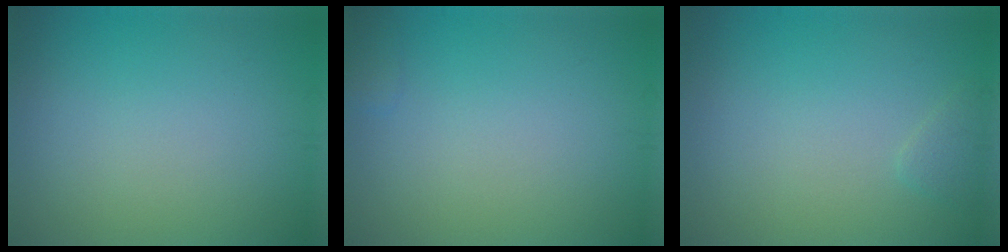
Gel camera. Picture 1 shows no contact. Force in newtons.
{"total": 0.7, "press": 0.7, "slide": 0.0}
{"total": 0.9, "press": 0.9, "slide": 0.1}